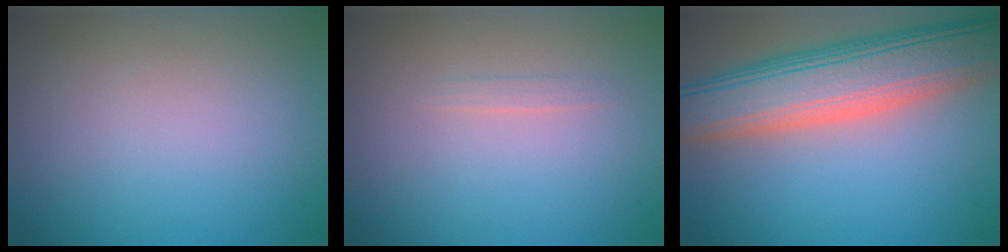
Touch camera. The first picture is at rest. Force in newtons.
{"total": 0.6, "press": 0.6, "slide": 0.0}
{"total": 10.0, "press": 10.0, "slide": 0.7}